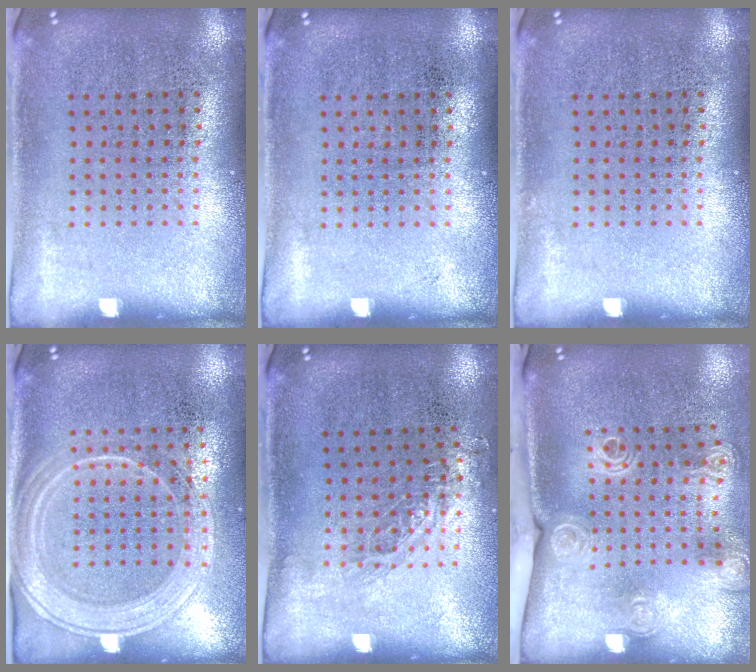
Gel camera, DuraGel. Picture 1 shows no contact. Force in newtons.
{"total": 0.0}
{"total": 0.0}
{"total": 2.1, "press": 1.9, "slide": 0.9}
{"total": 0.7, "press": 0.7, "slide": 0.1}
{"total": 2.1, "press": 1.5, "slide": 1.4}